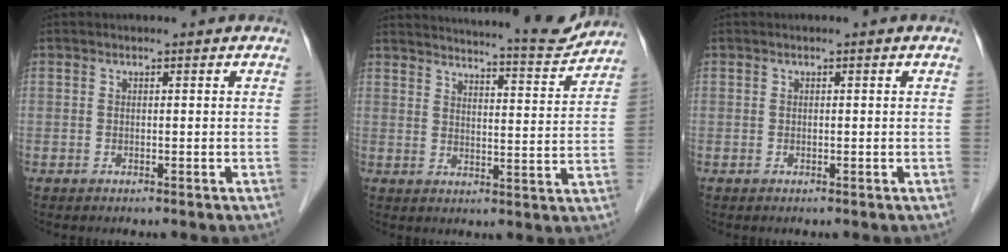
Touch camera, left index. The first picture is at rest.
{"total": 13.3, "force": [12.8, 0.3, 3.7], "torque": [-0.053, -0.023, 0.162]}
{"total": 0.0}